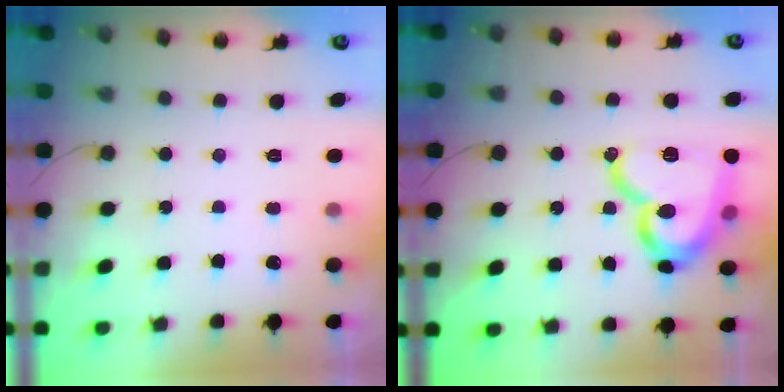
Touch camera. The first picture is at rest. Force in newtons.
{"total": 19.8, "press": 19.7, "slide": 2.0}